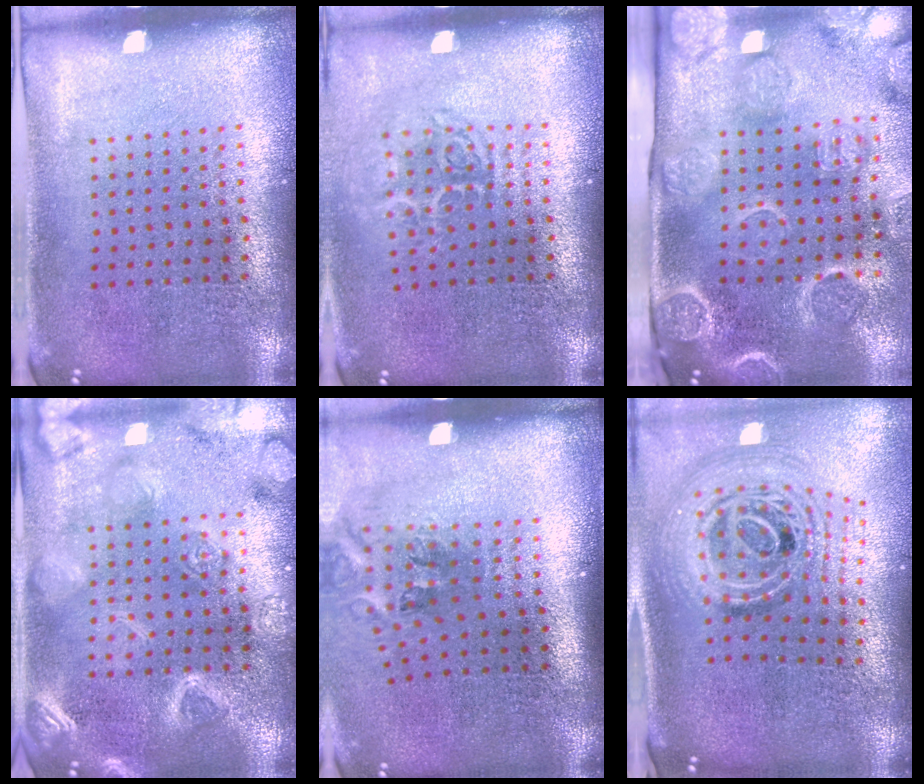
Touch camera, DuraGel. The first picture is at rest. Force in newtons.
{"total": 1.6, "press": 1.2, "slide": 1.2}
{"total": 4.3, "press": 3.5, "slide": 2.5}
{"total": 3.0, "press": 3.0, "slide": 0.2}
{"total": 1.7, "press": 1.2, "slide": 1.3}
{"total": 2.4, "press": 1.7, "slide": 1.6}